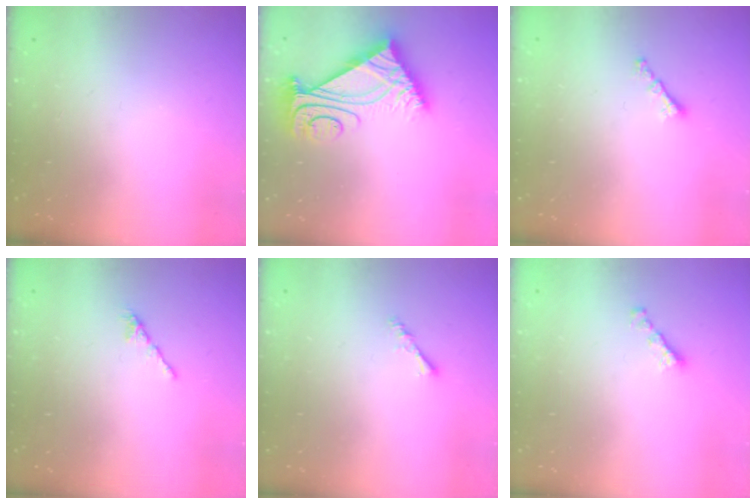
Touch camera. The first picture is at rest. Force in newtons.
{"total": 8.6, "press": 8.5, "slide": 1.0}
{"total": 0.6, "press": 0.5, "slide": 0.4}
{"total": 2.1, "press": 2.0, "slide": 0.7}
{"total": 1.9, "press": 1.9, "slide": 0.4}
{"total": 2.7, "press": 2.6, "slide": 0.7}